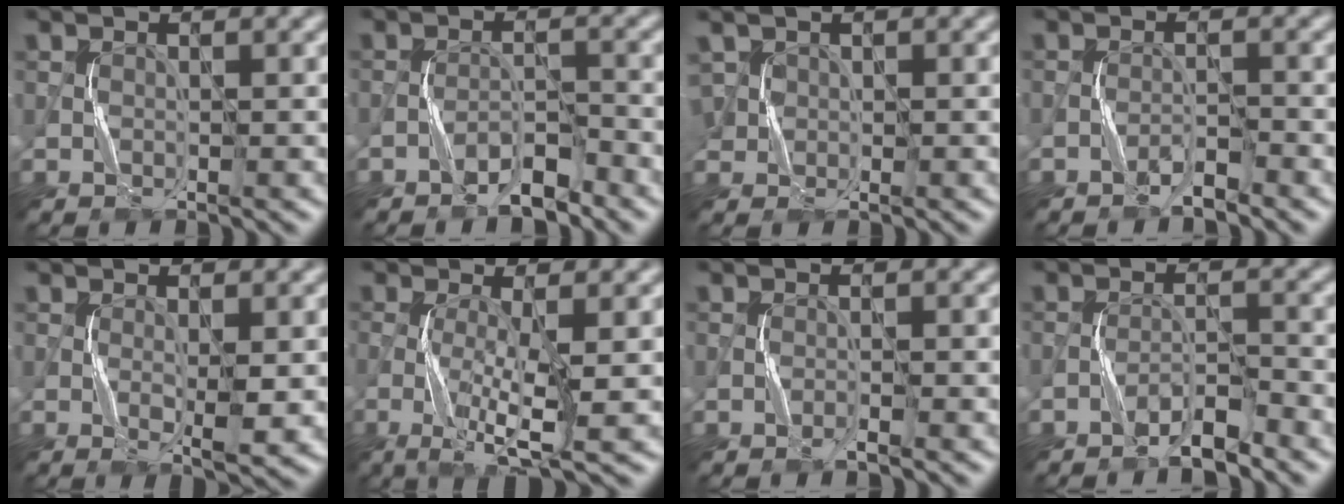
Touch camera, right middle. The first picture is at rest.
{"total": 2.8, "force": [-2.3, 0.7, 1.4], "torque": [-0.022, 0.010, -0.043]}
{"total": 1.8, "force": [0.7, 1.5, 0.7], "torque": [-0.021, 0.004, 0.016]}
{"total": 1.6, "force": [-1.4, 0.1, 0.7], "torque": [-0.012, 0.007, -0.028]}
{"total": 2.6, "force": [-0.3, 0.4, 2.6], "torque": [-0.046, -0.007, -0.003]}
{"total": 4.8, "force": [-0.9, 0.9, 4.6], "torque": [-0.098, -0.008, -0.017]}
{"total": 0.8, "force": [-0.6, 0.0, 0.5], "torque": [-0.011, 0.004, -0.013]}
{"total": 2.8, "force": [-2.4, 0.3, 1.5], "torque": [-0.026, 0.009, -0.046]}